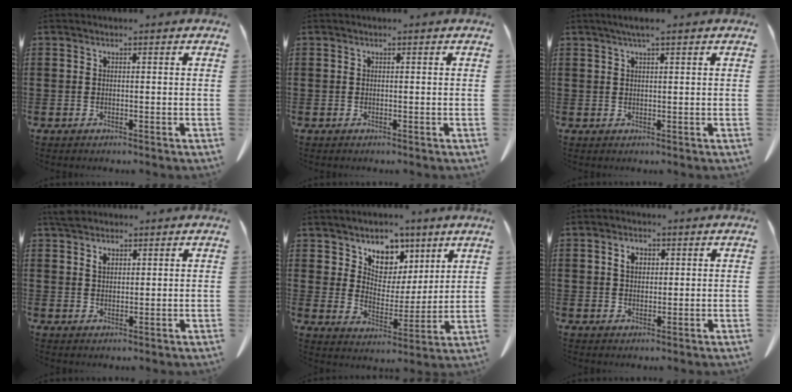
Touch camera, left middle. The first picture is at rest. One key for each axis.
{"total": 0.0}
{"total": 2.2, "fx": 1.4, "fy": 0.1, "fz": 1.6, "tx": -0.033, "ty": 0.001, "tz": 0.026}
{"total": 2.5, "fx": 1.9, "fy": 1.2, "fz": 1.2, "tx": -0.021, "ty": 0.001, "tz": 0.034}
{"total": 7.4, "fx": 5.1, "fy": 5.2, "fz": 1.4, "tx": -0.053, "ty": -0.031, "tz": 0.092}
{"total": 2.6, "fx": 1.0, "fy": 1.7, "fz": 1.6, "tx": -0.030, "ty": 0.004, "tz": 0.017}